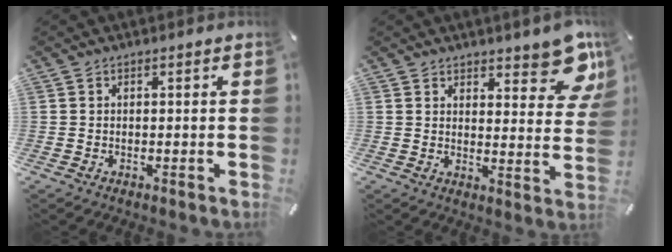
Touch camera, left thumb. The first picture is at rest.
{"total": 10.7, "force": [7.5, 4.7, 6.0], "torque": [-0.056, -0.055, 0.130]}